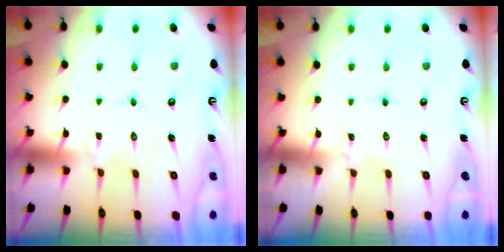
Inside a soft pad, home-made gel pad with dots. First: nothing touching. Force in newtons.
{"total": 1.2, "press": 1.2, "slide": 0.0}